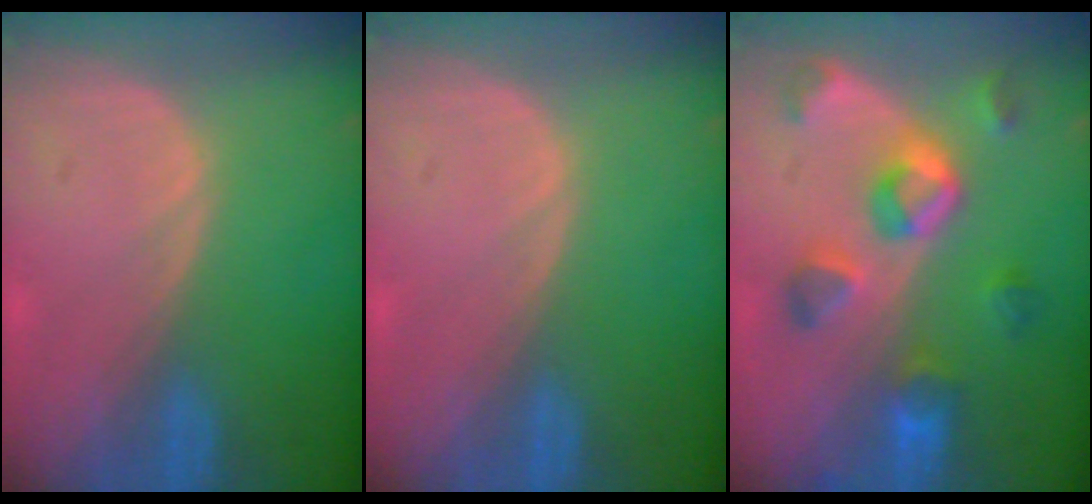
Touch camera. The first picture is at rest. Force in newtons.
{"total": 0.0}
{"total": 8.0, "press": 7.9, "slide": 1.3}